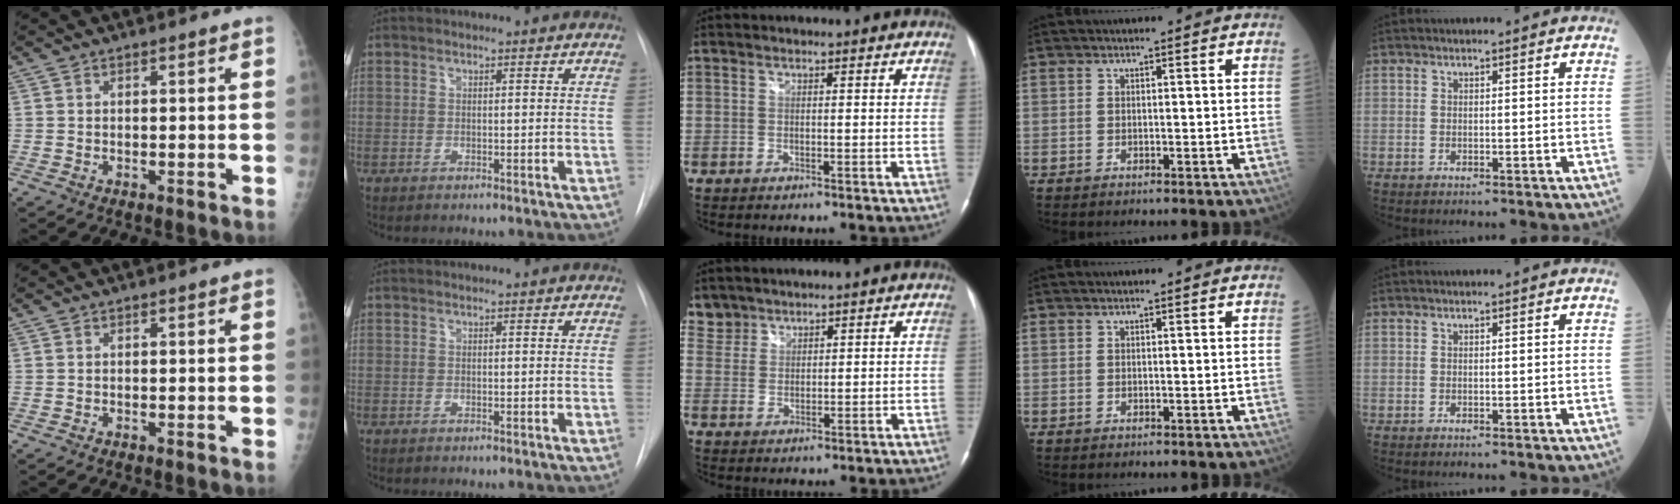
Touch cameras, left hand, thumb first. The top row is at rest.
{"middle": {"total": 3.5, "force": [2.9, 1.9, -0.6], "torque": [0.021, 0.007, 0.056]}}